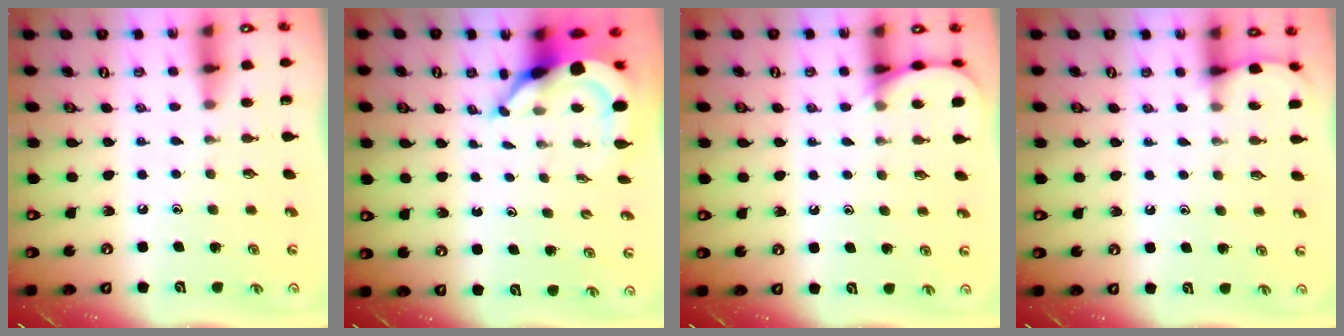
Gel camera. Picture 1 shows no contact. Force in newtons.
{"total": 5.5, "press": 5.4, "slide": 0.8}
{"total": 5.1, "press": 5.1, "slide": 0.5}
{"total": 3.0, "press": 3.0, "slide": 0.5}